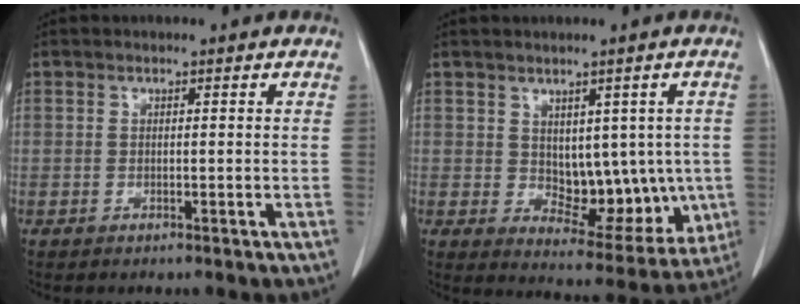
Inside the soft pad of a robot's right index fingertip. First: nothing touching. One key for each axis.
{"total": 10.6, "fx": 0.1, "fy": 6.3, "fz": 8.6, "tx": -0.095, "ty": 0.002, "tz": 0.025}